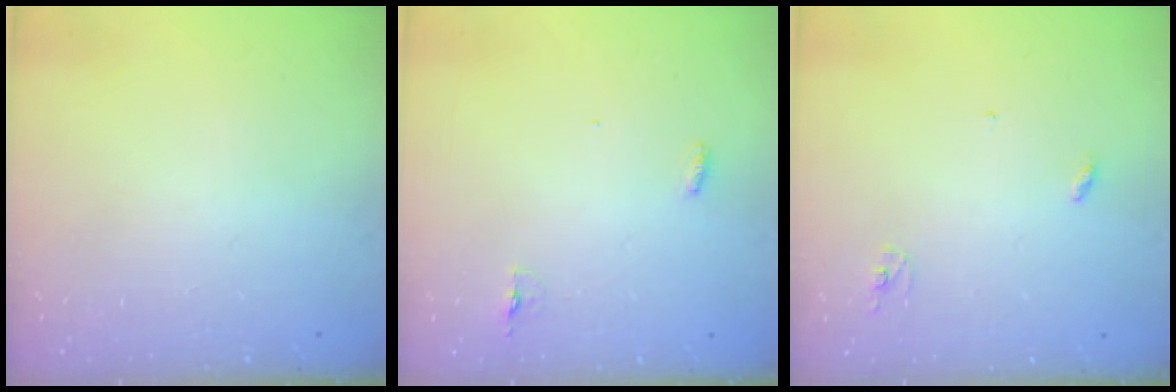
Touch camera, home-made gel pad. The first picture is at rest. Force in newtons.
{"total": 7.4, "press": 4.4, "slide": 6.0}
{"total": 2.8, "press": 2.8, "slide": 0.2}